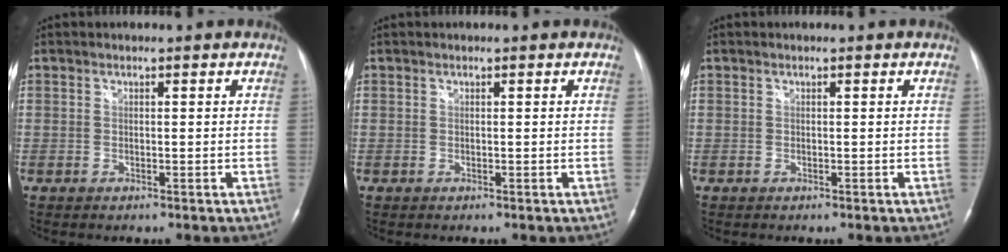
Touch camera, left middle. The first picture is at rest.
{"total": 0.0}
{"total": 0.0}